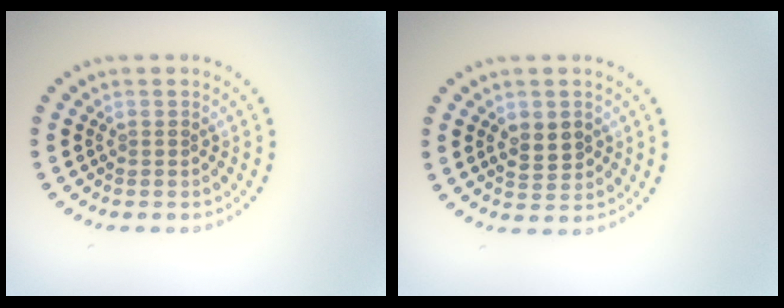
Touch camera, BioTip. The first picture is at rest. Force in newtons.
{"total": 2.4, "press": 2.4, "slide": 0.2}